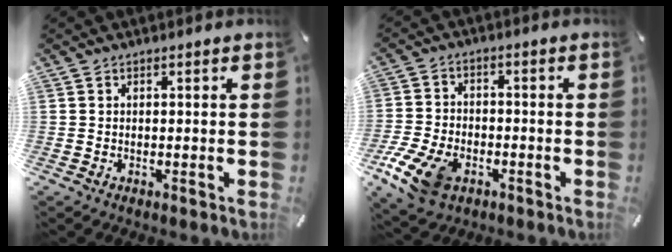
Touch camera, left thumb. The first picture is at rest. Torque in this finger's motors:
{"motor_torque": [0.59, 1.30, 0.50, 0.41, 0.09]}